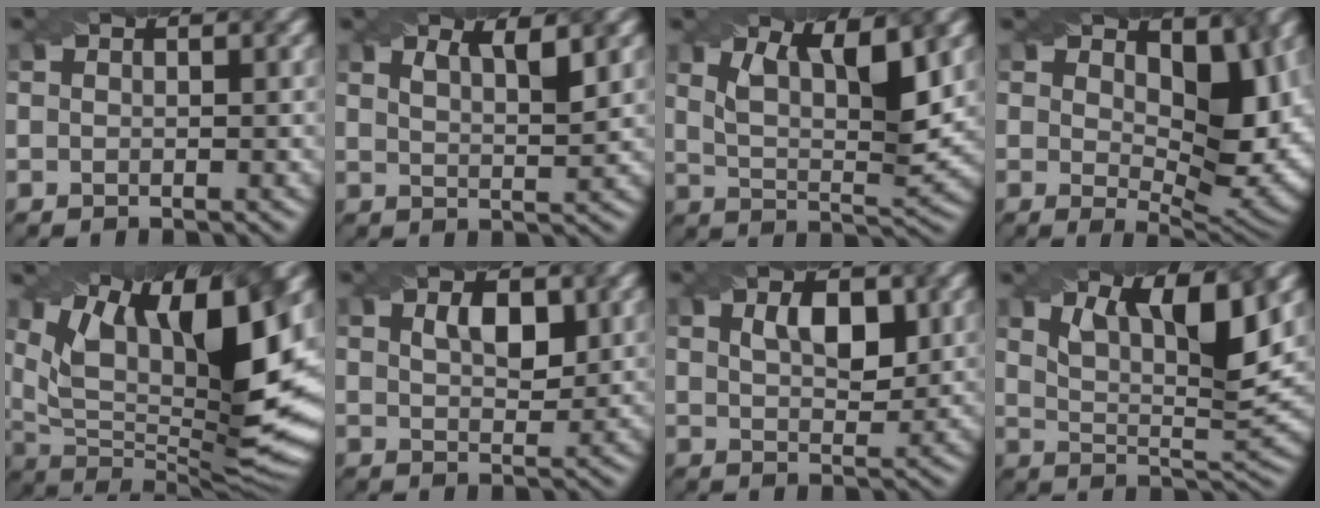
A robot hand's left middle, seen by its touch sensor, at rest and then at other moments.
{"total": 3.2, "force": [1.9, 0.9, 2.4], "torque": [-0.031, 0.006, 0.024]}
{"total": 6.7, "force": [3.4, 2.0, 5.4], "torque": [-0.099, -0.005, 0.060]}
{"total": 9.1, "force": [2.4, 5.0, 7.2], "torque": [-0.114, -0.024, 0.046]}
{"total": 16.0, "force": [6.8, 5.6, 13.3], "torque": [-0.230, 0.009, 0.127]}
{"total": 3.3, "force": [1.3, 1.7, 2.6], "torque": [-0.048, 0.002, 0.026]}
{"total": 3.9, "force": [1.4, 1.9, 3.0], "torque": [-0.054, 0.002, 0.028]}
{"total": 7.6, "force": [4.0, 2.1, 6.1], "torque": [-0.108, -0.006, 0.076]}